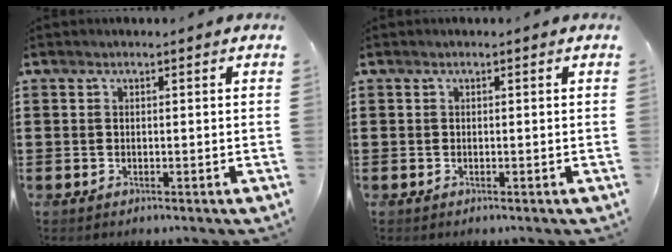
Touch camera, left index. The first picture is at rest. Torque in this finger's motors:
{"motor_torque": [-0.01, -0.01, 0.00, 0.00]}